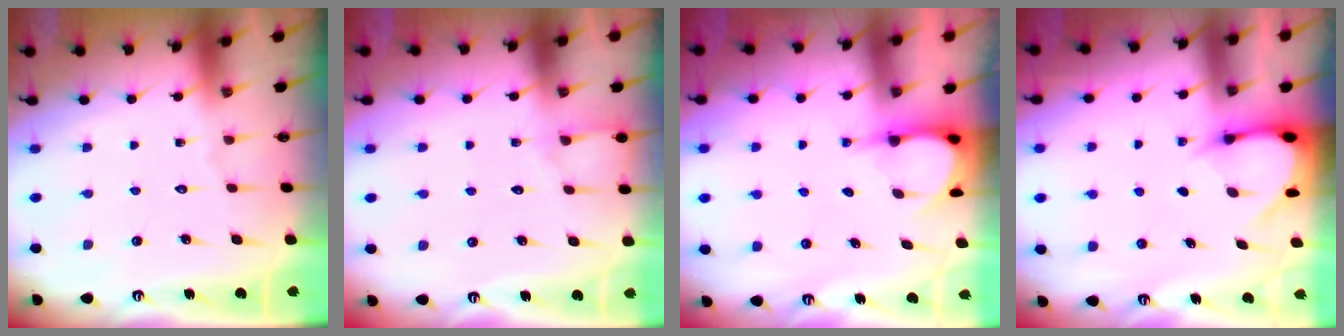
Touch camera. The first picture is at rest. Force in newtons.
{"total": 5.4, "press": 5.4, "slide": 0.6}
{"total": 4.0, "press": 4.0, "slide": 0.2}
{"total": 3.4, "press": 3.4, "slide": 0.3}